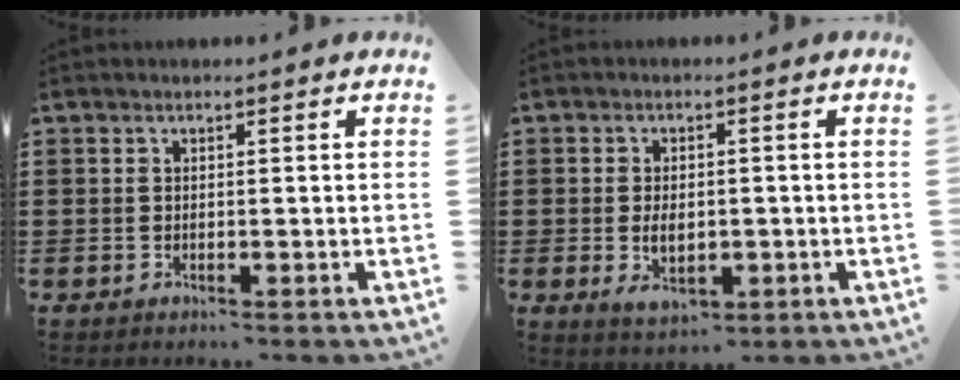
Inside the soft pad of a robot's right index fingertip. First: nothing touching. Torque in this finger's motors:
{"motor_torque": [1.09, 1.05, 0.17, 0.09]}